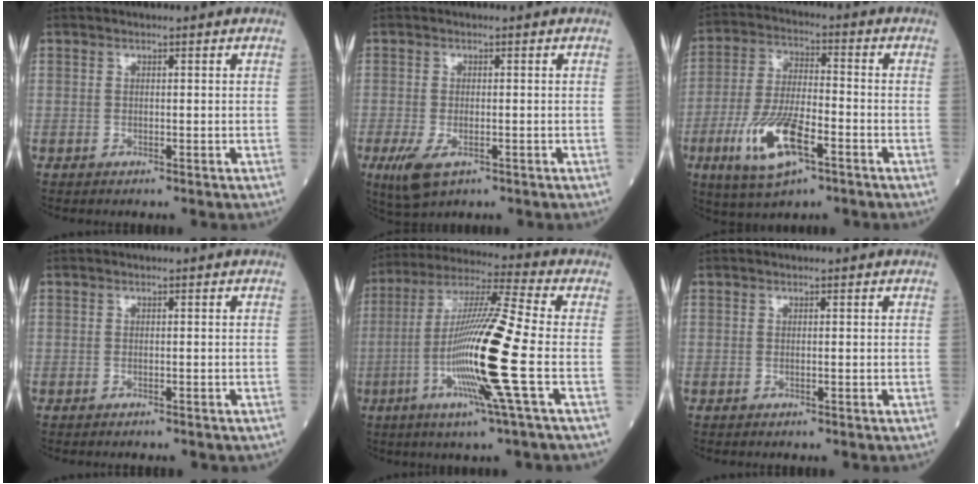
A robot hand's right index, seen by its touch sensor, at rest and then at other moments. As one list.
[{"total": 5.1, "force": [-2.3, 2.1, 4.0], "torque": [-0.086, -0.014, -0.033]}, {"total": 12.3, "force": [-5.4, 3.5, 10.5], "torque": [-0.217, -0.014, -0.098]}, {"total": 1.5, "force": [-1.3, 0.3, 0.6], "torque": [-0.011, -0.004, -0.013]}, {"total": 16.3, "force": [-3.9, -1.3, 15.7], "torque": [-0.305, -0.013, -0.086]}, {"total": 0.0}]